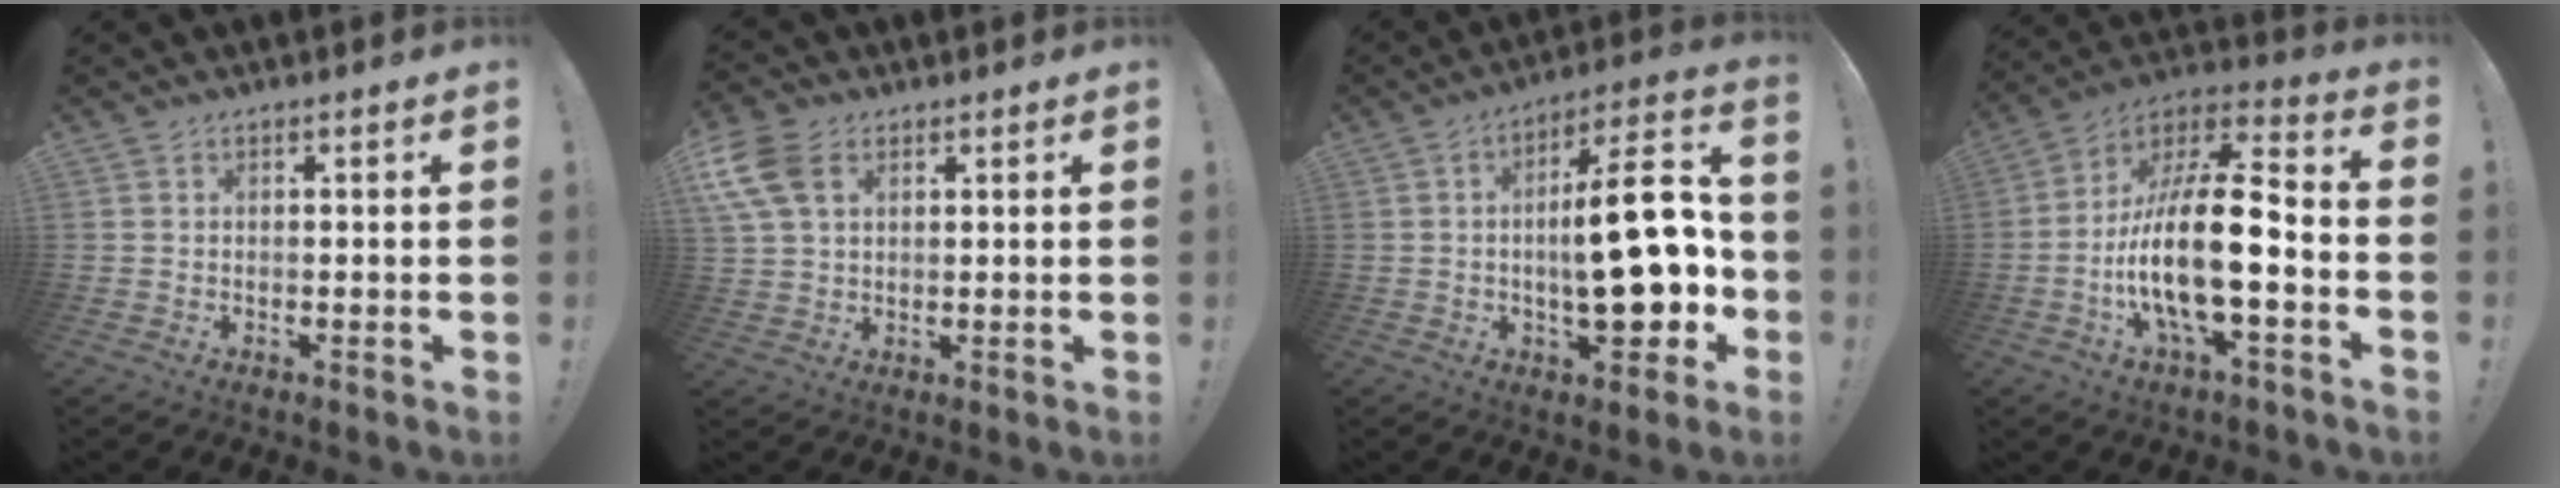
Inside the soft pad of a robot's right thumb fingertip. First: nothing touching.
{"total": 10.3, "force": [3.8, 6.7, 6.8], "torque": [-0.140, -0.011, 0.072]}
{"total": 20.8, "force": [-2.3, 7.2, 19.3], "torque": [-0.275, 0.010, -0.035]}
{"total": 21.4, "force": [-4.7, 6.7, 19.8], "torque": [-0.374, 0.018, -0.081]}